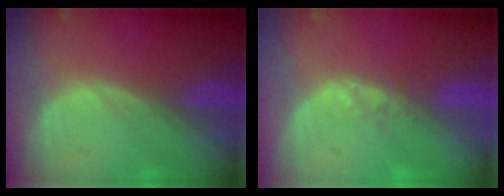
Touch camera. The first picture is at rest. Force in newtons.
{"total": 1.4, "press": 1.4, "slide": 0.2}